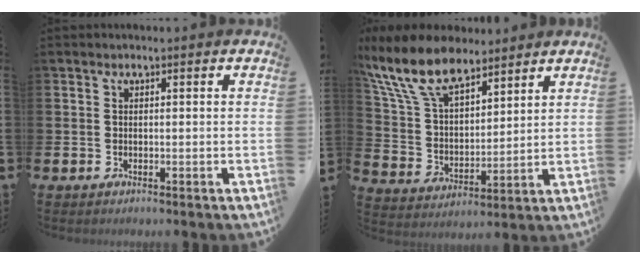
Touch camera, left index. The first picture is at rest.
{"total": 11.0, "force": [8.9, 4.5, 4.6], "torque": [-0.131, -0.031, 0.166]}